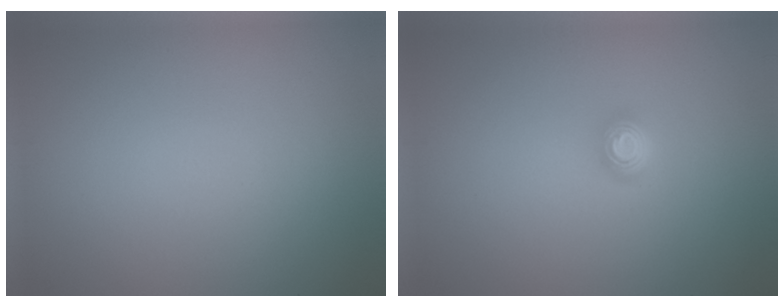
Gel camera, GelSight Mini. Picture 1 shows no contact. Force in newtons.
{"total": 1.7, "press": 1.2, "slide": 1.2}